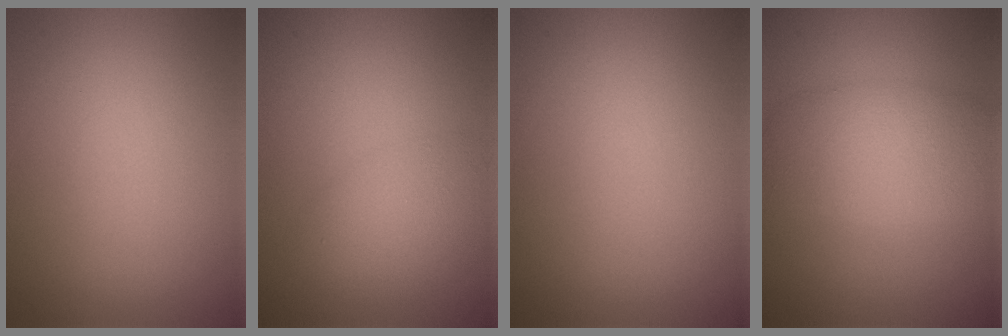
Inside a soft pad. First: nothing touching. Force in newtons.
{"total": 3.0, "press": 3.0, "slide": 0.2}
{"total": 0.0}
{"total": 5.4, "press": 5.4, "slide": 0.3}